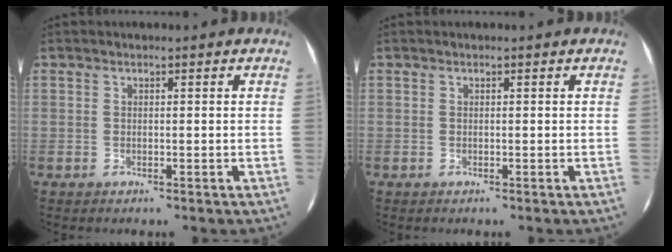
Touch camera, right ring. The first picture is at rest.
{"total": 0.0}